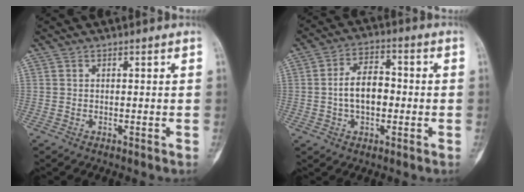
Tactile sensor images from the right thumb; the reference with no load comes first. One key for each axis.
{"total": 8.4, "fx": -0.7, "fy": 5.2, "fz": 6.6, "tx": -0.097, "ty": 0.024, "tz": -0.019}